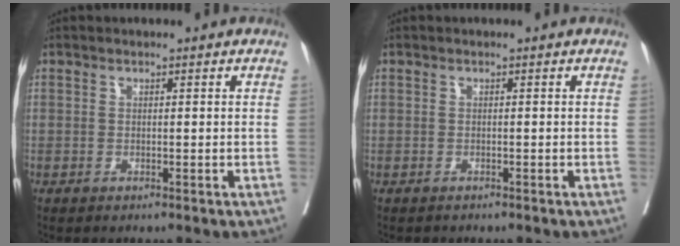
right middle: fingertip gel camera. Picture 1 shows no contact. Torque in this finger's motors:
{"motor_torque": [-0.74, 0.09, -0.34, -0.10]}